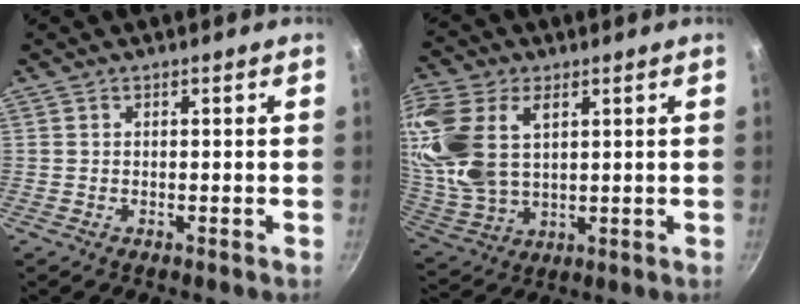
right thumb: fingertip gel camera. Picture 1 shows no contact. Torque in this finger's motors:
{"motor_torque": [-0.93, 1.47, 0.85, 0.58, 0.30]}